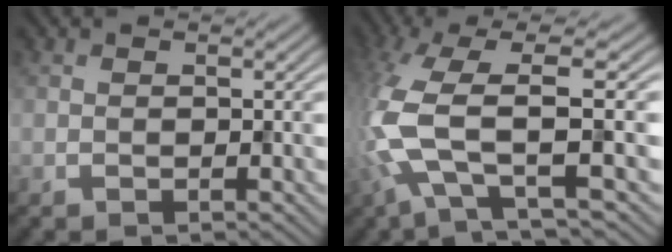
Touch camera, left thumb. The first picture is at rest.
{"total": 10.5, "force": [-0.8, 3.0, 10.0], "torque": [-0.221, 0.006, -0.027]}